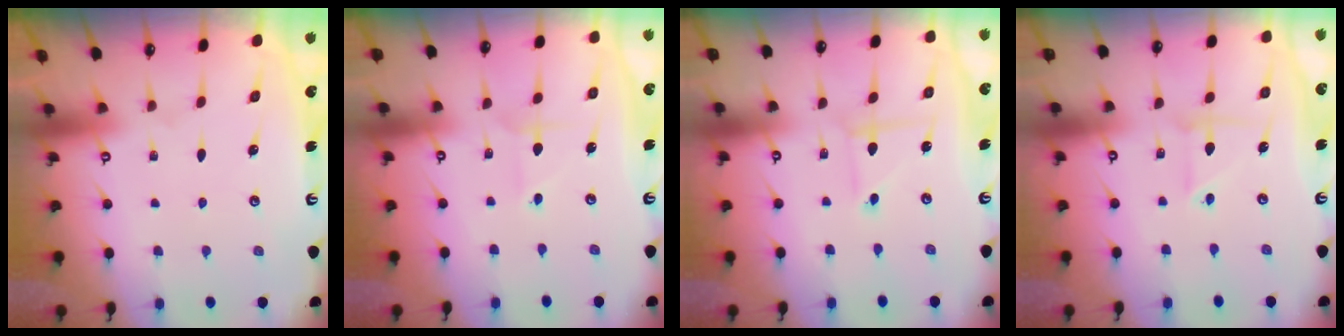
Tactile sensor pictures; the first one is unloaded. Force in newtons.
{"total": 2.7, "press": 2.7, "slide": 0.2}
{"total": 1.8, "press": 1.8, "slide": 0.2}
{"total": 3.2, "press": 3.2, "slide": 0.2}